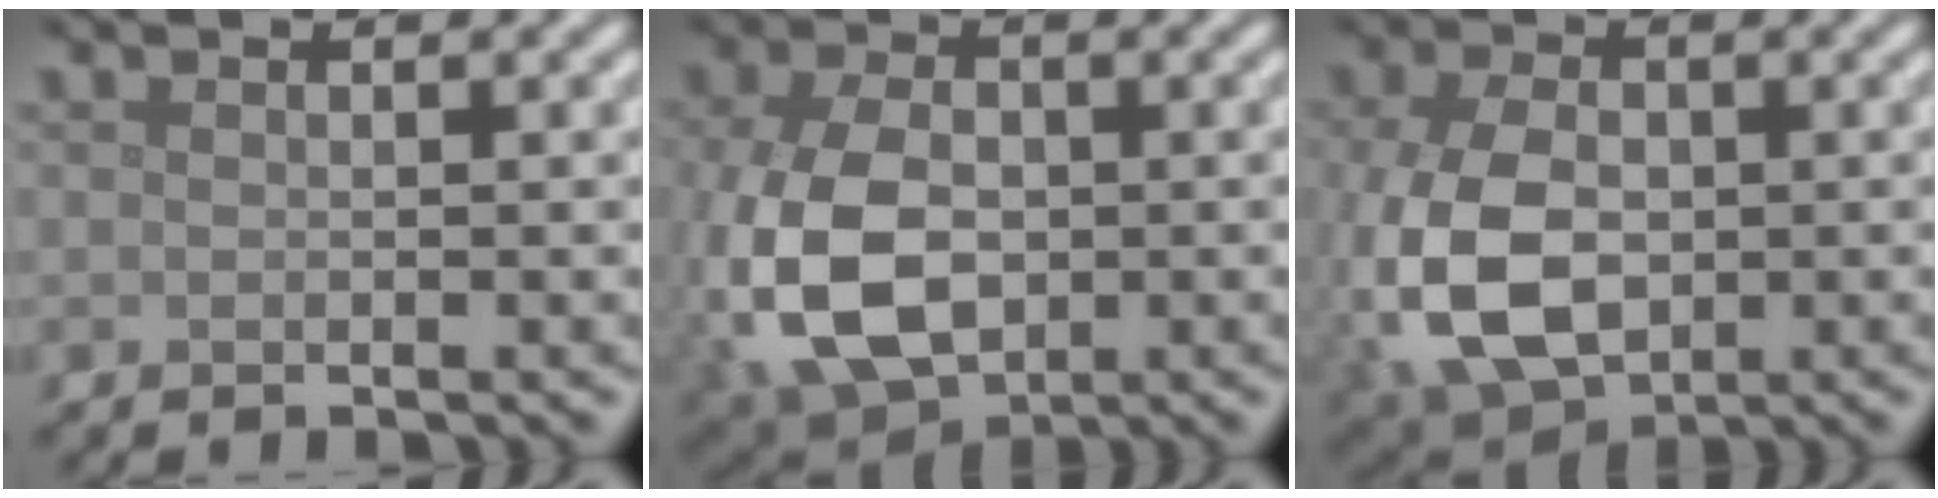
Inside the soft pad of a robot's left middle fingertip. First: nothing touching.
{"total": 9.8, "force": [-1.8, 6.5, 7.1], "torque": [-0.175, -0.017, -0.034]}
{"total": 9.2, "force": [-1.6, 6.1, 6.7], "torque": [-0.165, -0.018, -0.027]}